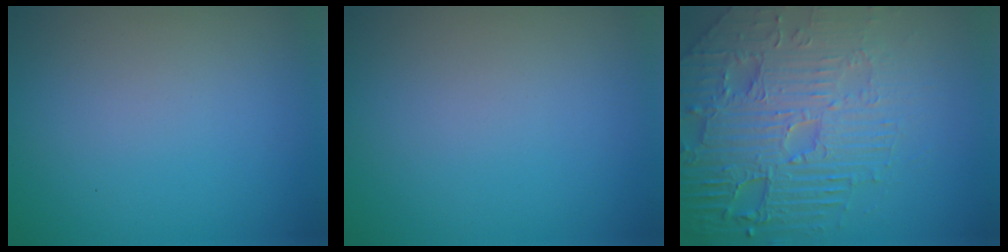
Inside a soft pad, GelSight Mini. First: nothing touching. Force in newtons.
{"total": 0.0}
{"total": 8.7, "press": 6.2, "slide": 6.1}